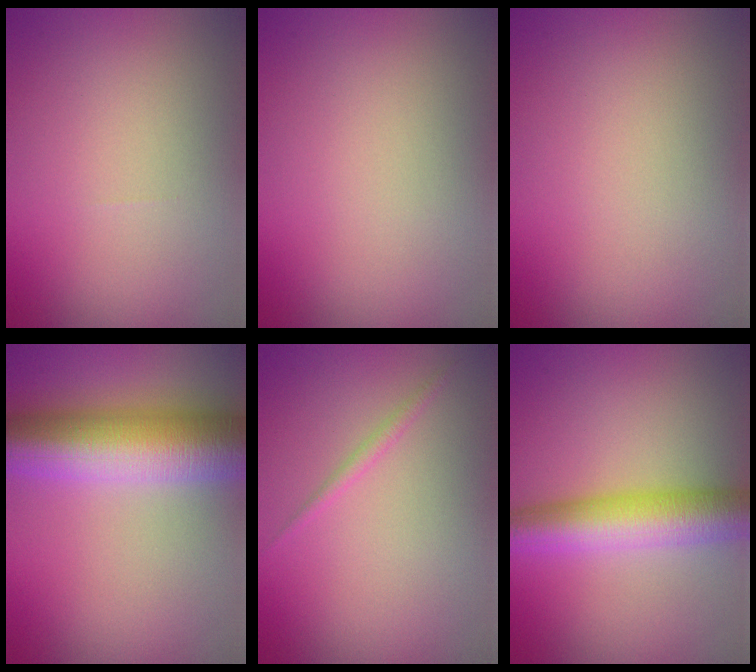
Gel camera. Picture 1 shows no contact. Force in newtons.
{"total": 0.0}
{"total": 0.0}
{"total": 10.7, "press": 10.6, "slide": 0.2}
{"total": 0.8, "press": 0.8, "slide": 0.1}
{"total": 6.5, "press": 6.5, "slide": 0.2}